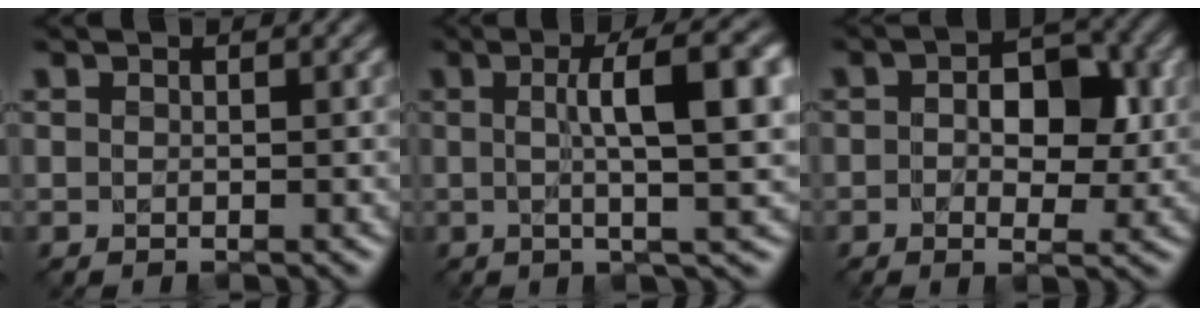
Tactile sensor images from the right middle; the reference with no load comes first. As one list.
[{"total": 9.2, "force": [1.5, 2.1, 8.9], "torque": [-0.106, 0.017, 0.018]}, {"total": 5.6, "force": [0.6, 3.3, 4.6], "torque": [-0.058, 0.005, 0.003]}]